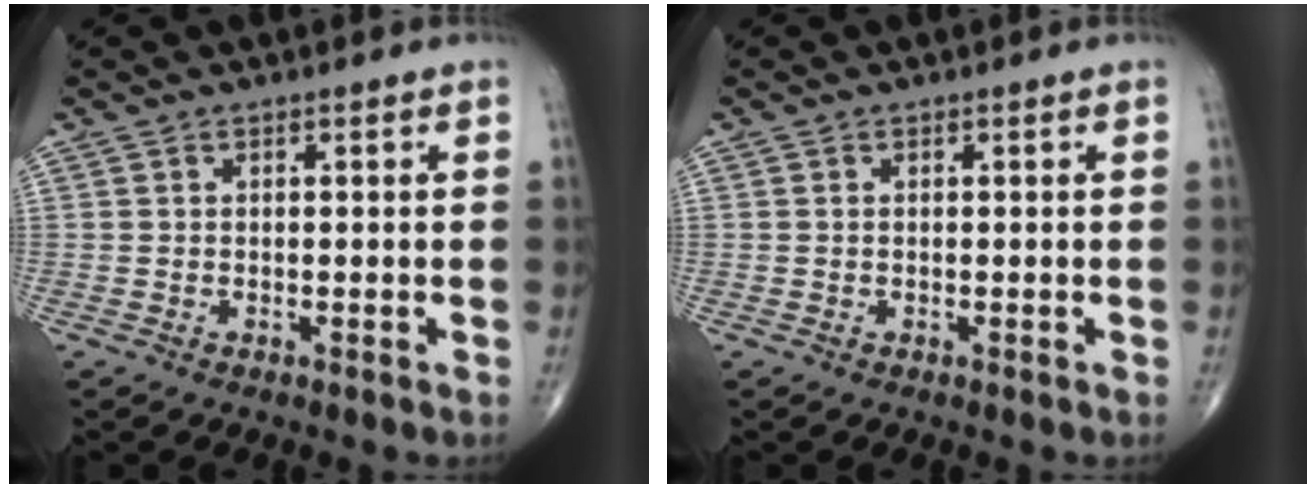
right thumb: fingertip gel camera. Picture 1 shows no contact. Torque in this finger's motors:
{"motor_torque": [-0.01, 0.00, -0.14, -0.01, 0.05]}